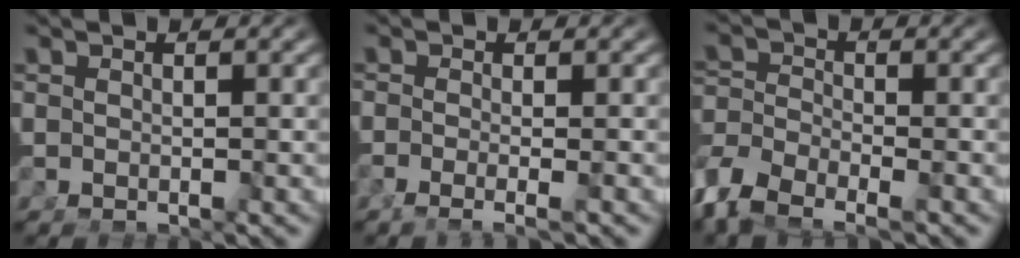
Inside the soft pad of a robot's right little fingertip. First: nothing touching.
{"total": 2.2, "force": [-1.4, -0.5, 1.6], "torque": [-0.029, -0.010, -0.022]}
{"total": 5.2, "force": [-3.3, 3.0, 2.6], "torque": [-0.061, -0.033, -0.043]}